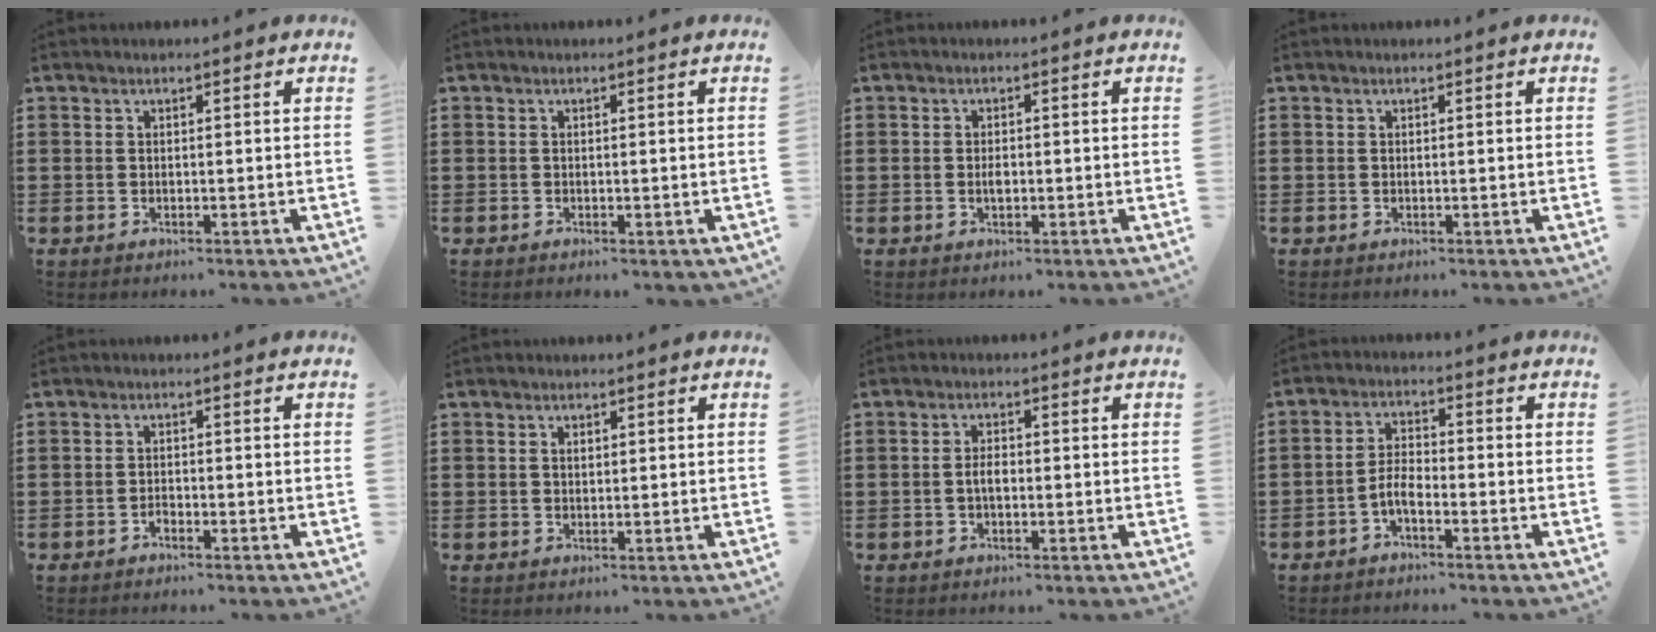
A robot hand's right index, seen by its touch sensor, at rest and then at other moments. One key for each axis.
{"total": 0.0}
{"total": 1.7, "fx": -0.3, "fy": 0.8, "fz": 1.4, "tx": -0.027, "ty": 0.002, "tz": -0.005}
{"total": 0.0}
{"total": 1.2, "fx": -1.0, "fy": 0.5, "fz": 0.4, "tx": -0.011, "ty": -0.001, "tz": -0.020}
{"total": 0.9, "fx": 0.3, "fy": 0.5, "fz": 0.7, "tx": -0.015, "ty": 0.004, "tz": 0.005}
{"total": 2.4, "fx": -0.5, "fy": 1.0, "fz": 2.1, "tx": -0.048, "ty": 0.000, "tz": -0.012}
{"total": 3.7, "fx": -2.2, "fy": 1.3, "fz": 2.7, "tx": -0.070, "ty": 0.003, "tz": -0.048}